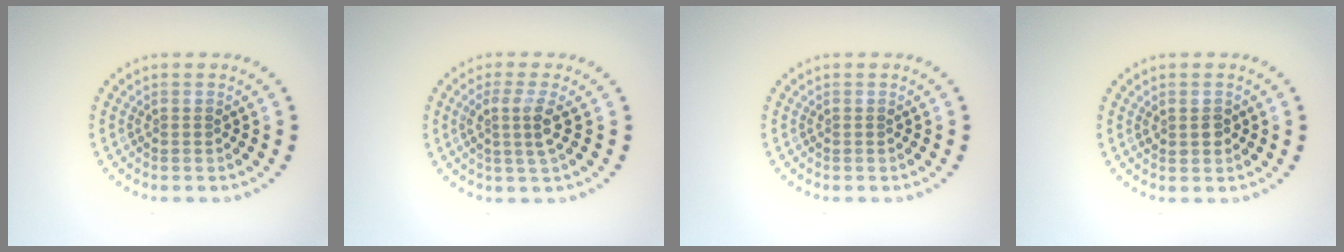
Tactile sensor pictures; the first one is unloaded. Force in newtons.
{"total": 2.4, "press": 1.9, "slide": 1.6}
{"total": 0.0}
{"total": 1.4, "press": 1.3, "slide": 0.3}